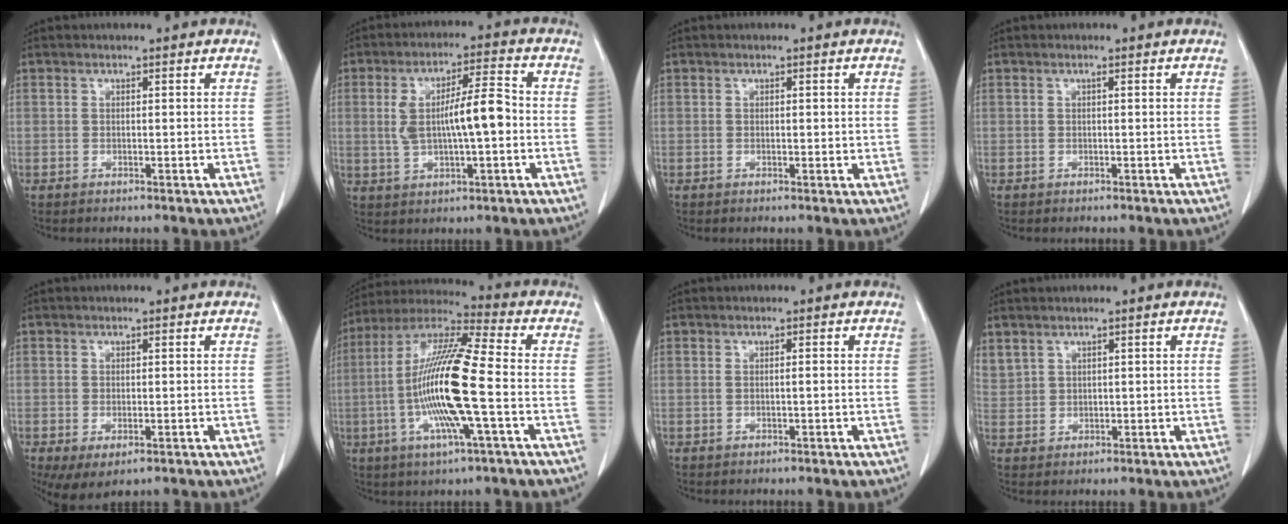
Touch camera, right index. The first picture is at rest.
{"total": 9.9, "force": [-0.1, 2.3, 9.6], "torque": [-0.180, 0.021, 0.001]}
{"total": 0.9, "force": [0.1, 0.4, 0.7], "torque": [-0.012, -0.001, 0.002]}
{"total": 0.0}
{"total": 5.5, "force": [-2.9, 2.5, 3.9], "torque": [-0.061, -0.015, -0.040]}
{"total": 16.8, "force": [-2.9, 0.9, 16.6], "torque": [-0.333, -0.004, -0.062]}
{"total": 0.7, "force": [0.0, 0.0, 0.7], "torque": [-0.014, 0.000, 0.001]}
{"total": 3.8, "force": [2.7, 2.4, 1.2], "torque": [-0.028, 0.012, 0.068]}